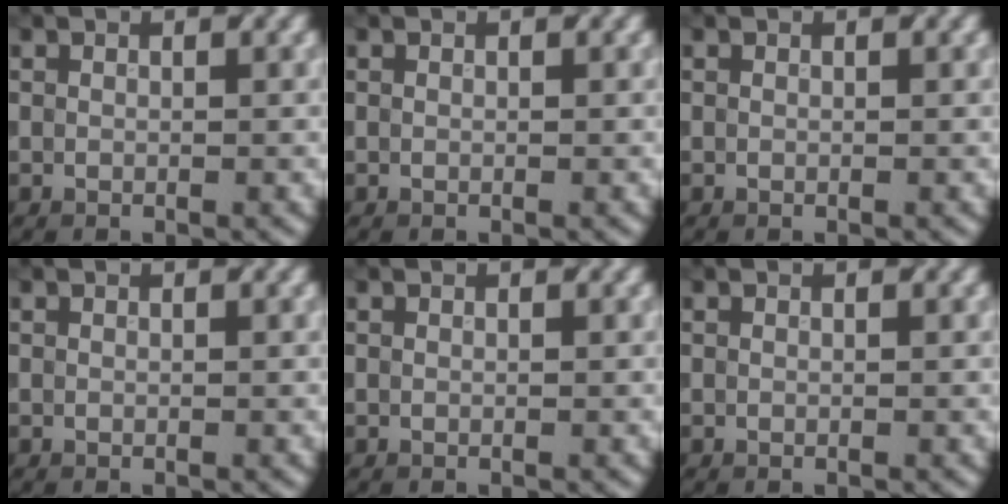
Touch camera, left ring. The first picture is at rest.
{"total": 0.0}
{"total": 0.0}
{"total": 0.0}
{"total": 0.0}
{"total": 0.0}